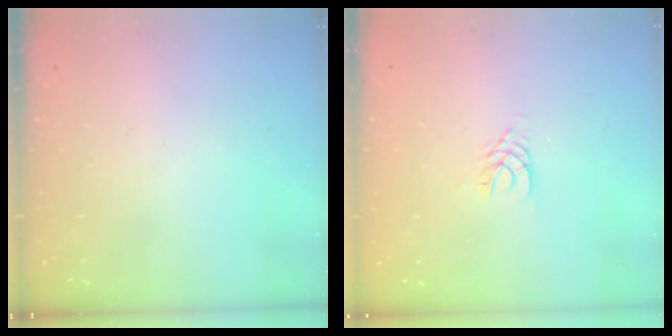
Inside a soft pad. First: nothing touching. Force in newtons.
{"total": 3.0, "press": 2.9, "slide": 0.4}